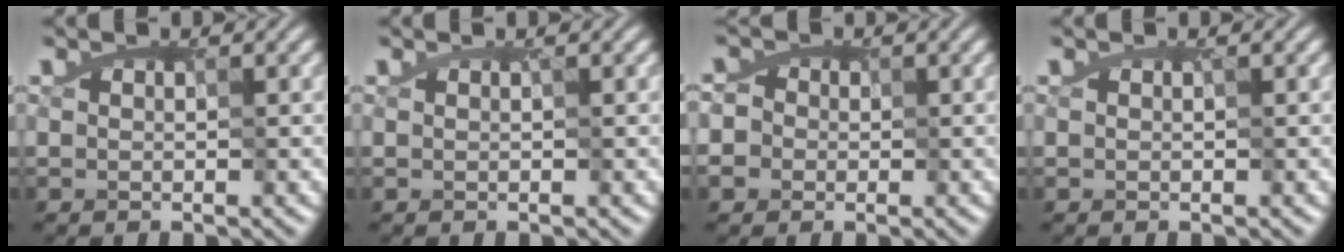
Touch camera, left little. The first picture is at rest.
{"total": 0.0}
{"total": 3.2, "force": [1.1, 2.8, 1.1], "torque": [-0.049, 0.003, 0.019]}
{"total": 0.0}